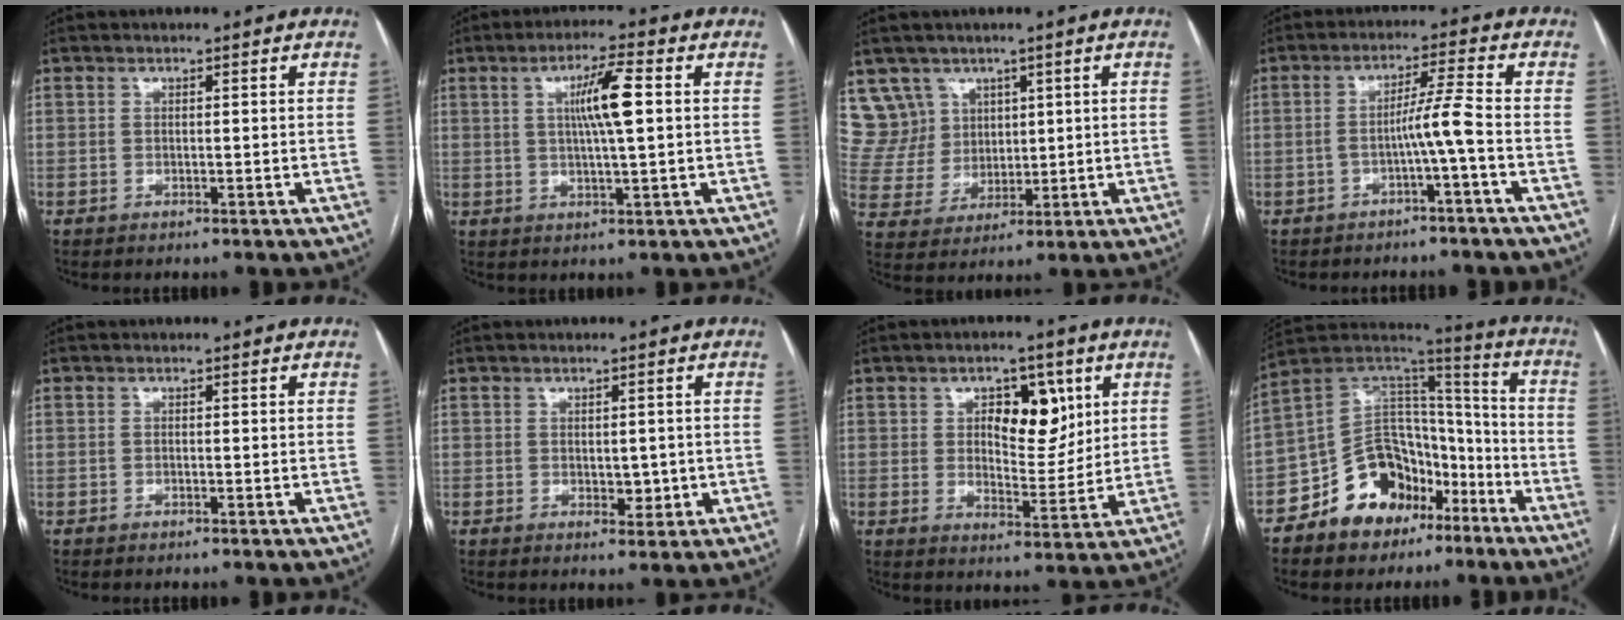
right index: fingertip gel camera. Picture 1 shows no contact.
{"total": 7.3, "force": [1.4, 0.3, 7.1], "torque": [-0.124, 0.005, 0.023]}
{"total": 8.2, "force": [5.0, 6.5, -0.1], "torque": [-0.003, 0.029, 0.113]}
{"total": 4.9, "force": [-1.8, -1.1, 4.4], "torque": [-0.075, 0.012, -0.030]}
{"total": 0.0}
{"total": 2.7, "force": [-0.2, 1.7, 2.1], "torque": [-0.025, -0.002, 0.004]}
{"total": 8.4, "force": [3.3, 4.2, 6.6], "torque": [-0.088, 0.009, 0.053]}
{"total": 16.3, "force": [-9.0, 11.0, 8.0], "torque": [-0.136, 0.066, -0.149]}